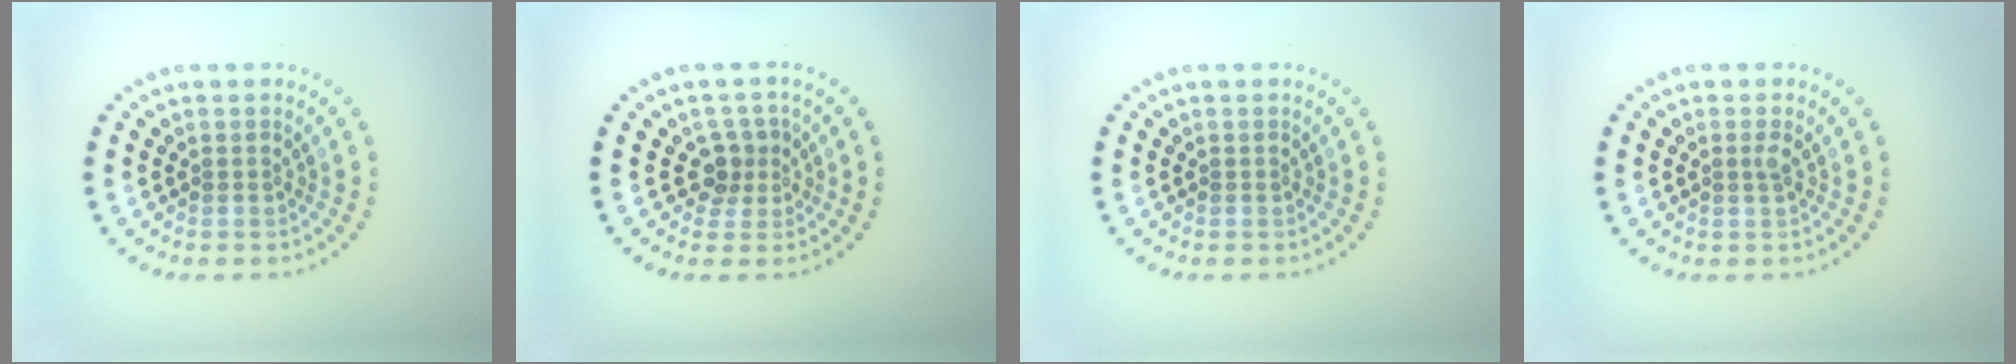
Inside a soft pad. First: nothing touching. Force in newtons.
{"total": 2.3, "press": 1.8, "slide": 1.4}
{"total": 0.0}
{"total": 0.7, "press": 0.4, "slide": 0.6}